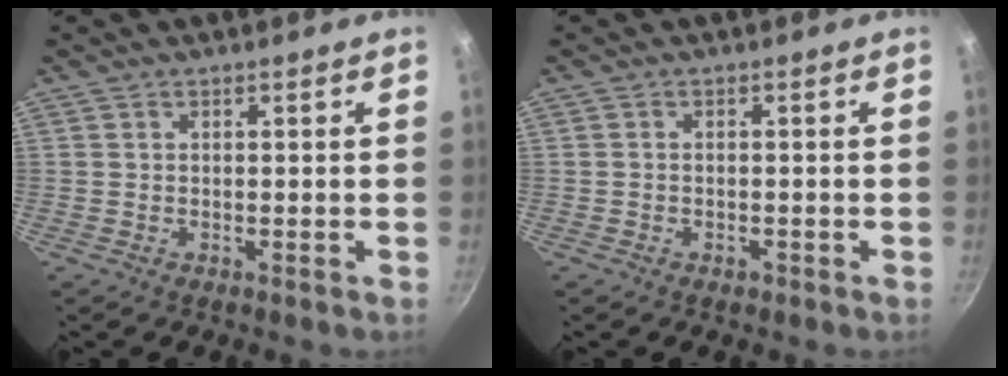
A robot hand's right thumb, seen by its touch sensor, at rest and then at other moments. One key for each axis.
{"total": 0.9, "fx": -0.6, "fy": 0.6, "fz": 0.4, "tx": -0.007, "ty": 0.003, "tz": -0.009}